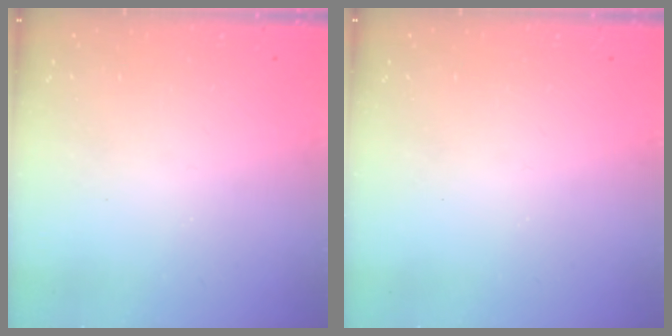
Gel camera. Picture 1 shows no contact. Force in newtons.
{"total": 0.0}